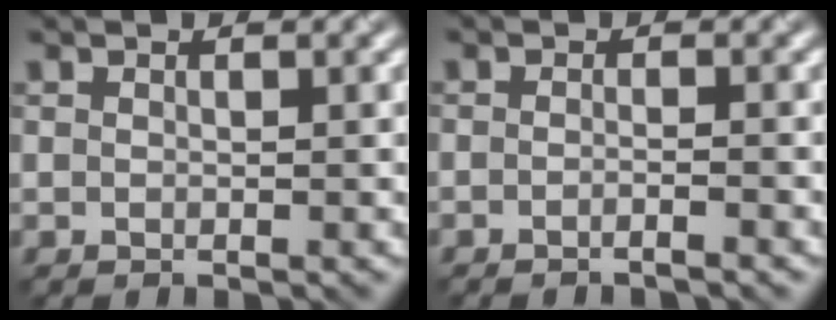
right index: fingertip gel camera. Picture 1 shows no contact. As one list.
[{"total": 1.4, "force": [-1.4, 0.1, 0.4], "torque": [0.001, -0.003, -0.029]}]